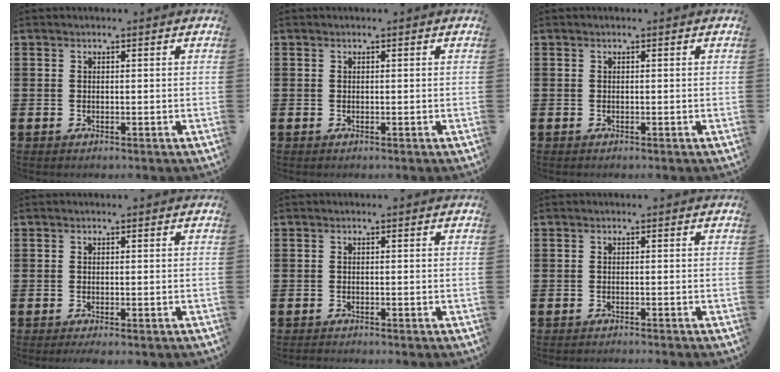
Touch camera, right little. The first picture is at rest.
{"total": 0.0}
{"total": 0.0}
{"total": 0.7, "force": [-0.5, 0.1, 0.5], "torque": [-0.009, -0.003, -0.009]}
{"total": 0.6, "force": [-0.6, 0.0, 0.0], "torque": [-0.001, -0.002, -0.011]}
{"total": 0.6, "force": [-0.6, -0.1, 0.0], "torque": [0.000, -0.002, -0.013]}